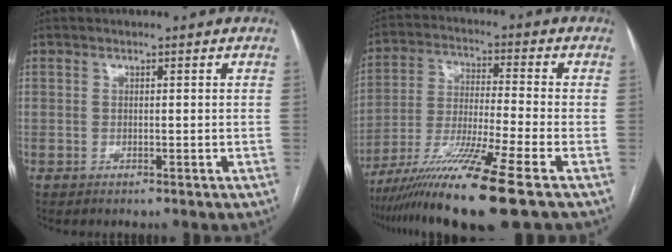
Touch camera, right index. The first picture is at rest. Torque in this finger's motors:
{"motor_torque": [1.11, -1.03, 0.90, 0.21]}